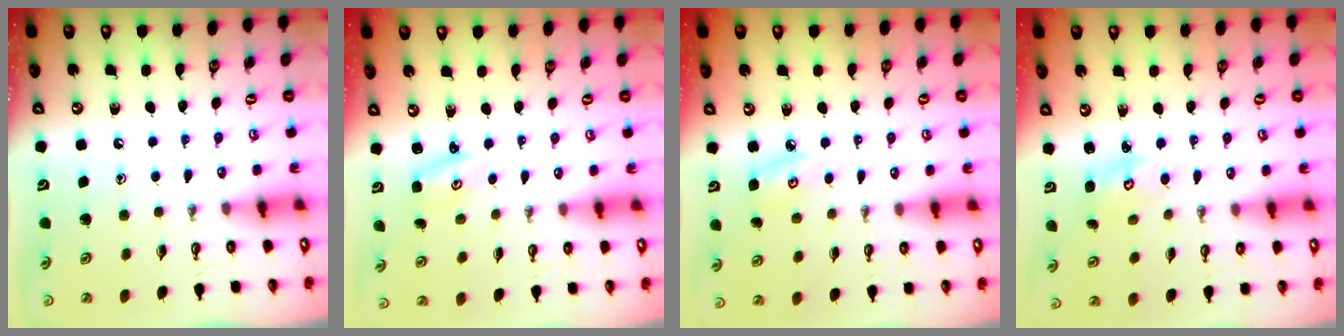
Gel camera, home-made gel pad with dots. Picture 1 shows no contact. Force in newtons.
{"total": 1.8, "press": 1.8, "slide": 0.3}
{"total": 4.3, "press": 4.3, "slide": 0.4}
{"total": 4.1, "press": 4.1, "slide": 0.5}